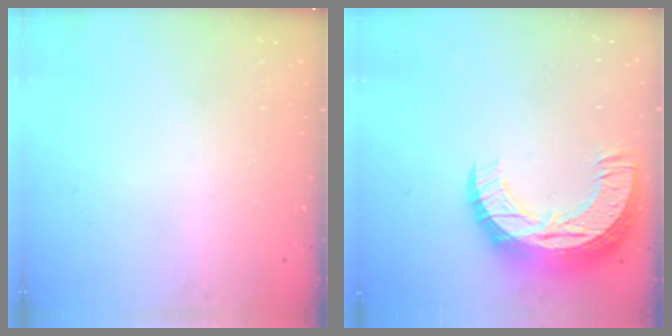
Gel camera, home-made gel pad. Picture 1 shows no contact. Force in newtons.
{"total": 16.4, "press": 16.4, "slide": 1.0}